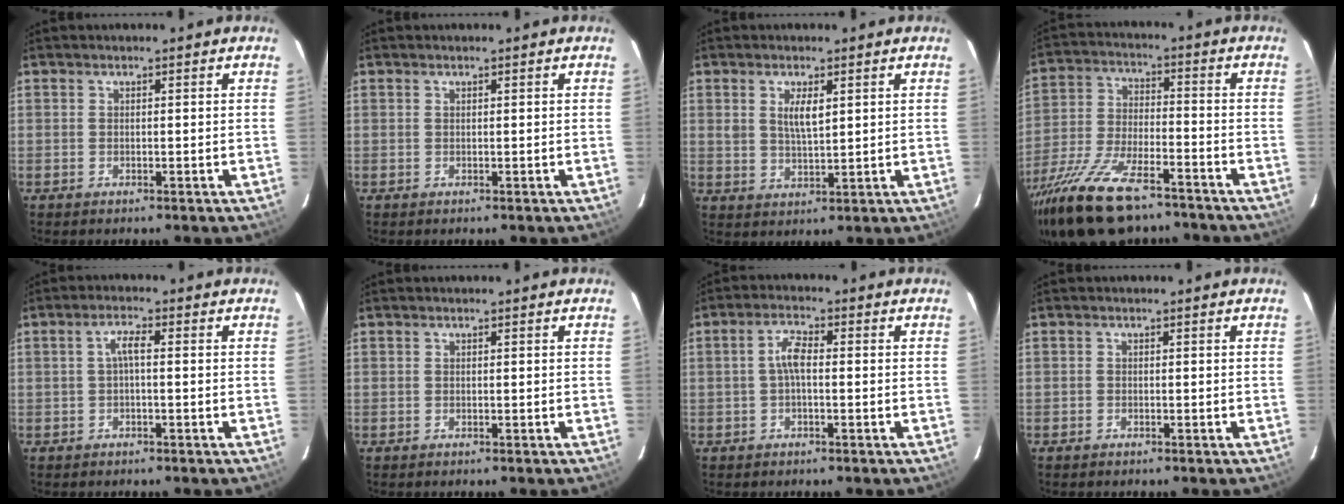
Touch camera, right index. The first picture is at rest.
{"total": 0.0}
{"total": 4.5, "force": [1.7, 1.7, 3.8], "torque": [-0.069, -0.002, 0.036]}
{"total": 20.3, "force": [-15.1, 6.9, 11.7], "torque": [-0.242, -0.043, -0.260]}
{"total": 2.5, "force": [-0.2, 0.5, 2.4], "torque": [-0.050, 0.009, -0.002]}
{"total": 0.0}
{"total": 3.5, "force": [-0.3, 1.3, 3.3], "torque": [-0.068, 0.012, -0.007]}
{"total": 0.5, "force": [-0.5, 0.3, 0.0], "torque": [-0.001, 0.001, -0.010]}